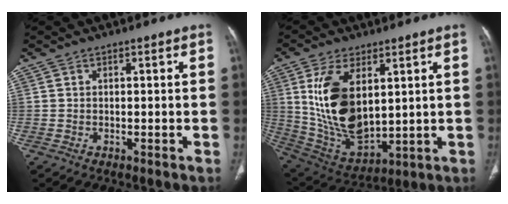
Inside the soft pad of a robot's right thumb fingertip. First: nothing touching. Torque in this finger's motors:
{"motor_torque": [1.58, 3.31, 1.95, 0.69, 0.59]}